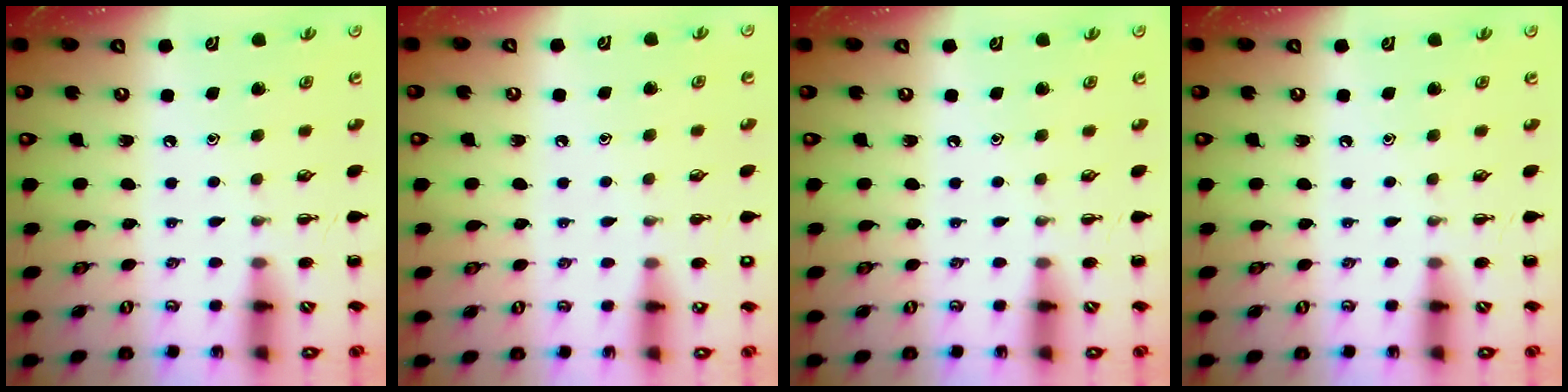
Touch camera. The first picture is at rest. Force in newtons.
{"total": 2.1, "press": 2.0, "slide": 0.6}
{"total": 0.0}
{"total": 0.0}